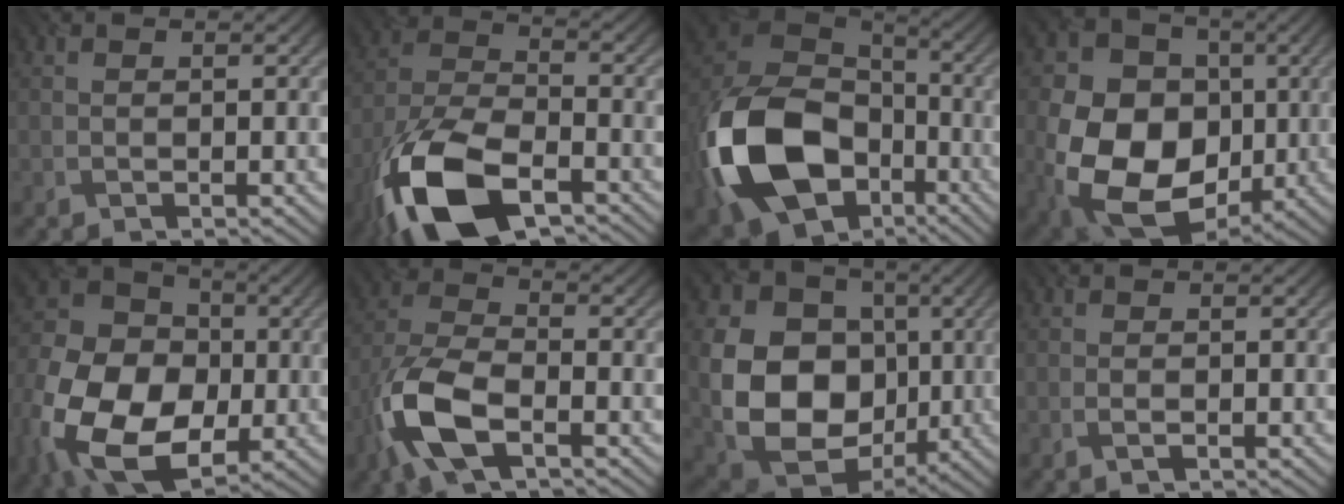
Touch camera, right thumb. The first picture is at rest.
{"total": 16.1, "force": [-9.0, 7.5, 11.0], "torque": [-0.253, -0.040, -0.178]}
{"total": 18.7, "force": [-6.9, 13.2, 11.3], "torque": [-0.271, -0.034, -0.136]}
{"total": 18.7, "force": [-2.7, 14.3, 11.7], "torque": [-0.237, -0.031, -0.040]}
{"total": 20.1, "force": [-5.4, 14.7, 12.6], "torque": [-0.289, -0.051, -0.094]}
{"total": 10.5, "force": [-4.8, 4.7, 8.0], "torque": [-0.192, -0.009, -0.108]}
{"total": 16.3, "force": [-0.8, 12.8, 10.0], "torque": [-0.225, -0.025, -0.006]}
{"total": 0.9, "force": [-0.4, 0.4, 0.7], "torque": [-0.018, -0.001, -0.006]}